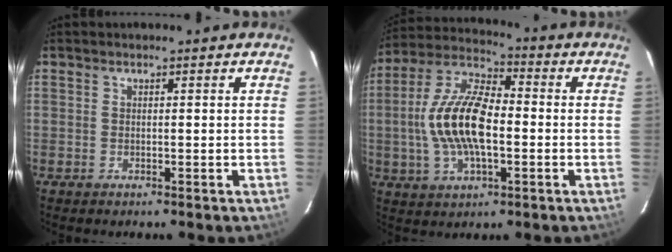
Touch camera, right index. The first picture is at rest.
{"total": 15.2, "force": [-1.6, 6.7, 13.5], "torque": [-0.277, 0.010, -0.034]}